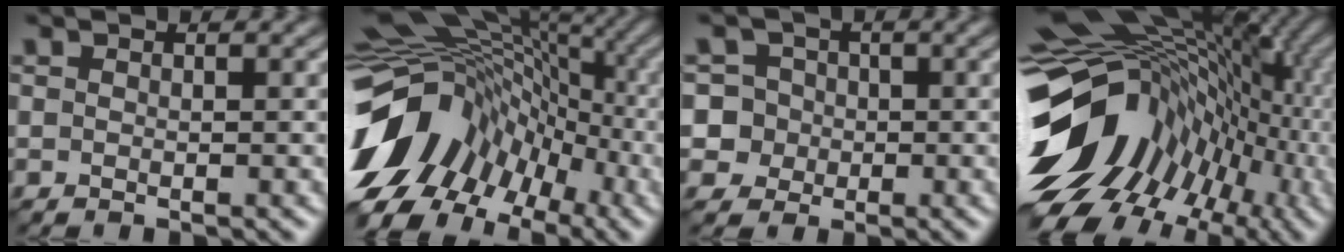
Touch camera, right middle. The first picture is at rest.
{"total": 14.0, "force": [-4.9, 10.0, 8.5], "torque": [-0.178, 0.012, -0.093]}
{"total": 5.1, "force": [-0.6, 5.0, 1.0], "torque": [-0.002, 0.032, -0.019]}
{"total": 14.4, "force": [-0.7, 10.4, 10.0], "torque": [-0.167, 0.024, -0.012]}